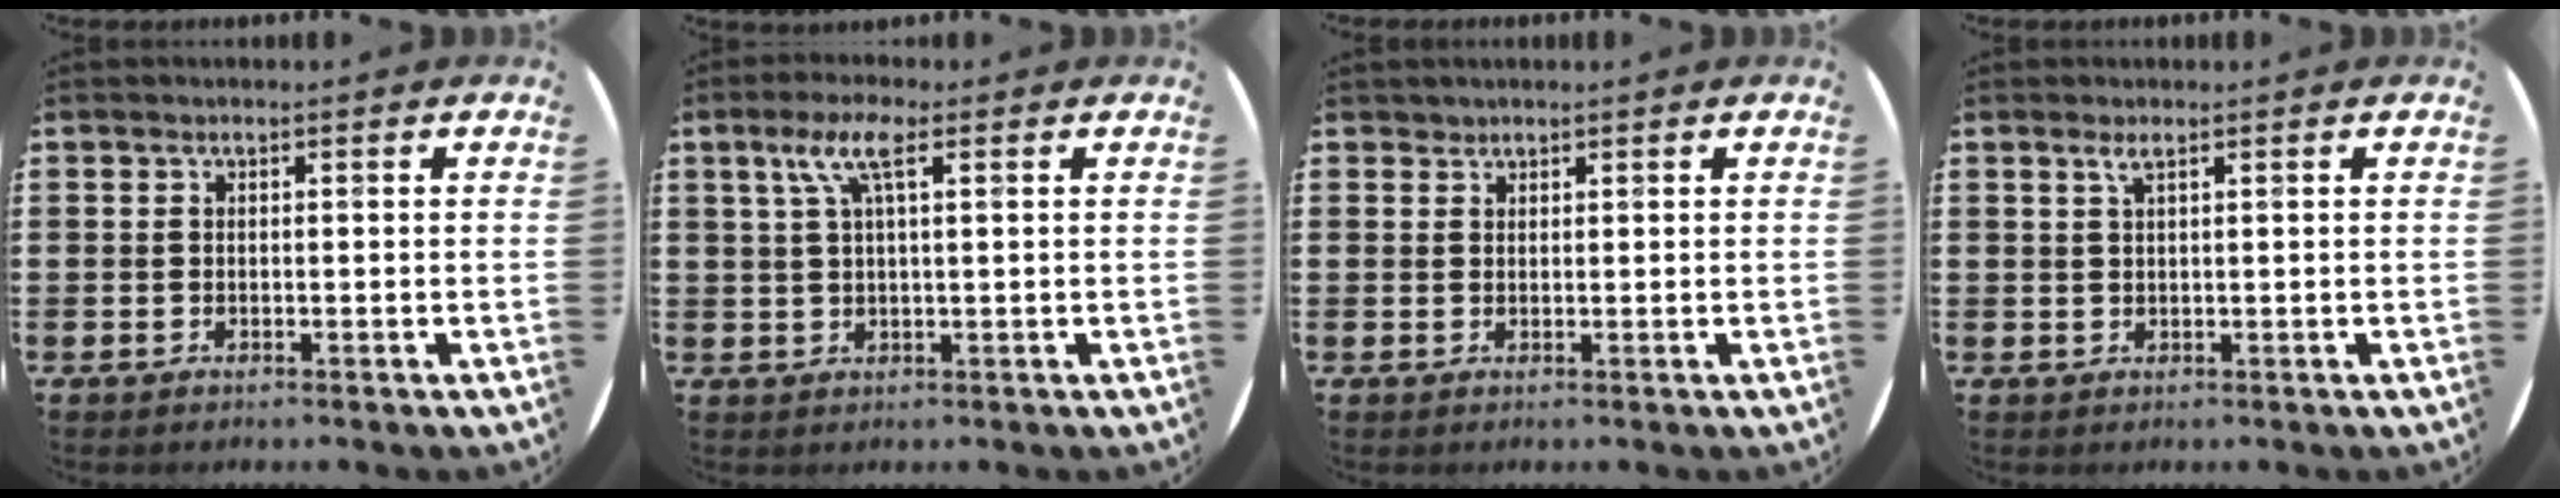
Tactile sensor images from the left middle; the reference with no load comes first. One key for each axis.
{"total": 4.5, "fx": 2.2, "fy": 1.1, "fz": 3.8, "tx": -0.080, "ty": 0.011, "tz": 0.035}
{"total": 0.9, "fx": 0.8, "fy": 0.3, "fz": -0.1, "tx": 0.001, "ty": 0.001, "tz": 0.017}
{"total": 1.2, "fx": 0.7, "fy": 0.1, "fz": 1.0, "tx": -0.020, "ty": 0.003, "tz": 0.012}